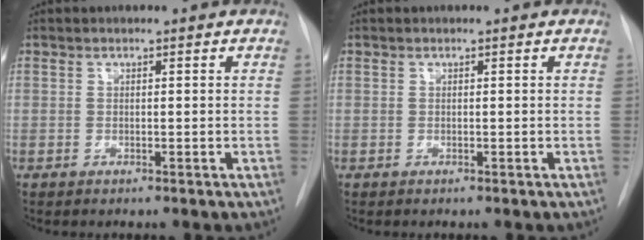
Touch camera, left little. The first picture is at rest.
{"total": 0.0}